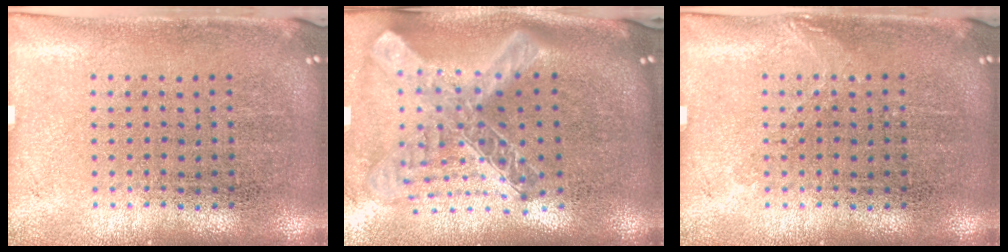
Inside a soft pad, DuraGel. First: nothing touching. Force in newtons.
{"total": 2.9, "press": 2.0, "slide": 2.0}
{"total": 0.8, "press": 0.8, "slide": 0.2}